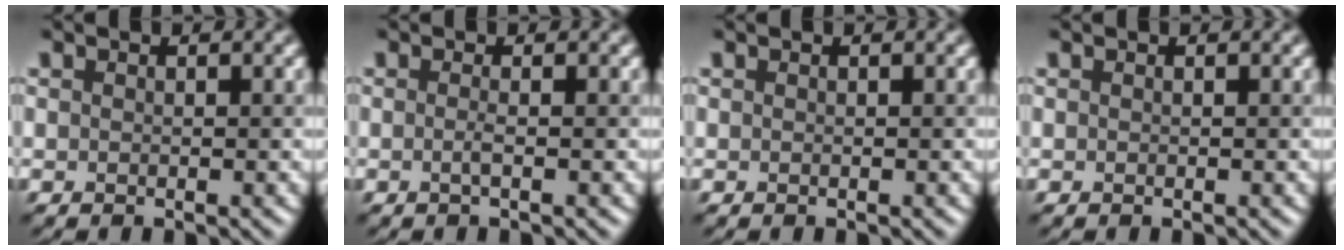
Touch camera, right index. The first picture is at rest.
{"total": 1.1, "force": [-0.2, 0.3, 1.1], "torque": [-0.017, -0.004, -0.007]}
{"total": 0.0}
{"total": 0.0}